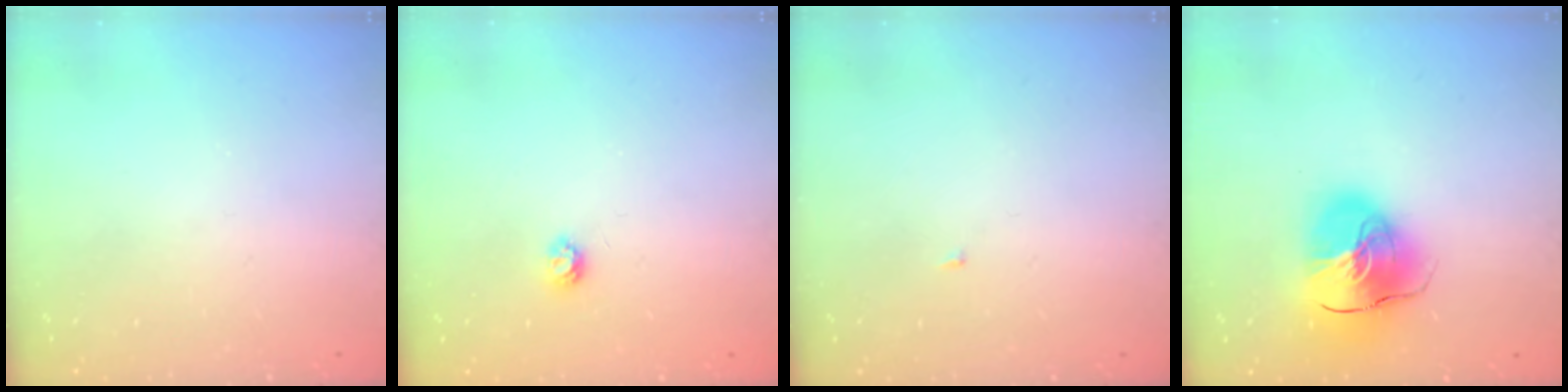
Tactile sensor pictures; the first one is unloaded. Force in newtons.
{"total": 4.2, "press": 4.2, "slide": 0.5}
{"total": 1.8, "press": 1.8, "slide": 0.2}
{"total": 16.2, "press": 16.0, "slide": 2.3}